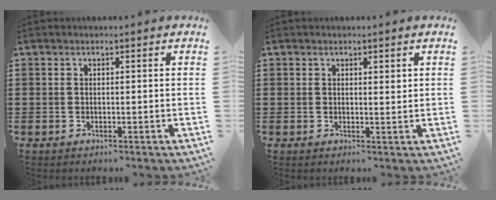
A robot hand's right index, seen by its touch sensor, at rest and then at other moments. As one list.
[{"total": 0.9, "force": [0.6, 0.4, 0.6], "torque": [-0.004, 0.000, 0.009]}]